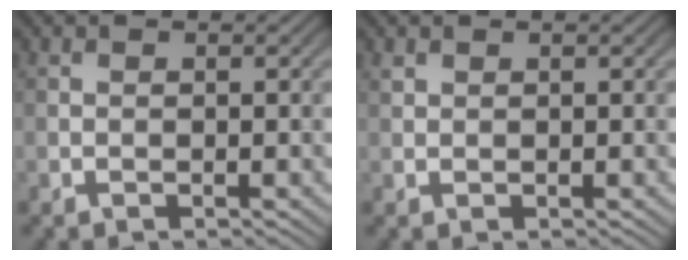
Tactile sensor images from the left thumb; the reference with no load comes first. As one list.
[{"total": 0.6, "force": [0.5, 0.2, 0.2], "torque": [-0.008, 0.000, 0.012]}]